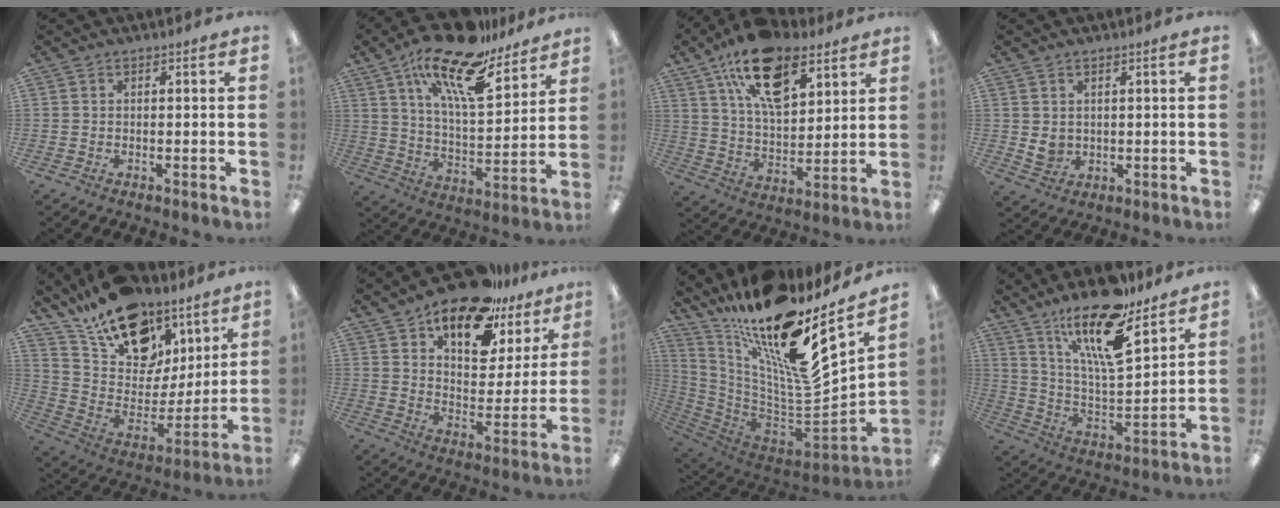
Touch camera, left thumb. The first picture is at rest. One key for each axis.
{"total": 20.4, "fx": 14.9, "fy": 6.3, "fz": 12.4, "tx": -0.217, "ty": -0.094, "tz": 0.253}
{"total": 19.0, "fx": 11.0, "fy": 9.8, "fz": 11.9, "tx": -0.200, "ty": -0.040, "tz": 0.196}
{"total": 3.1, "fx": 1.2, "fy": 2.6, "fz": 1.2, "tx": -0.017, "ty": -0.005, "tz": 0.024}
{"total": 20.3, "fx": 14.2, "fy": 11.5, "fz": 8.7, "tx": -0.145, "ty": -0.094, "tz": 0.258}
{"total": 16.5, "fx": 12.5, "fy": 7.5, "fz": 7.8, "tx": -0.126, "ty": -0.081, "tz": 0.218}
{"total": 18.9, "fx": 12.7, "fy": 4.4, "fz": 13.2, "tx": -0.233, "ty": -0.121, "tz": 0.206}
{"total": 18.7, "fx": 13.2, "fy": 5.2, "fz": 12.2, "tx": -0.214, "ty": -0.082, "tz": 0.220}